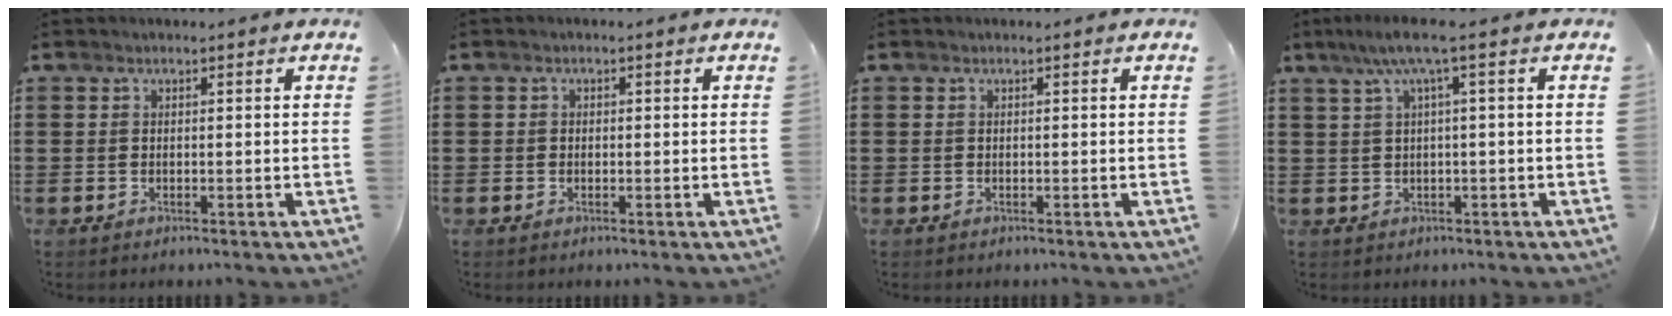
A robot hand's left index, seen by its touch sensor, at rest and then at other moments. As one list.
[{"total": 0.7, "force": [-0.1, 0.6, 0.3], "torque": [-0.007, 0.003, -0.002]}, {"total": 0.0}, {"total": 5.4, "force": [1.3, 0.3, 5.2], "torque": [-0.102, 0.004, 0.019]}]